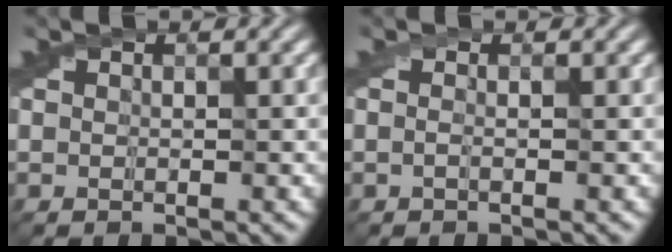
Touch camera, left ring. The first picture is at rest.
{"total": 0.6, "force": [-0.2, -0.2, 0.5], "torque": [-0.019, 0.000, -0.005]}